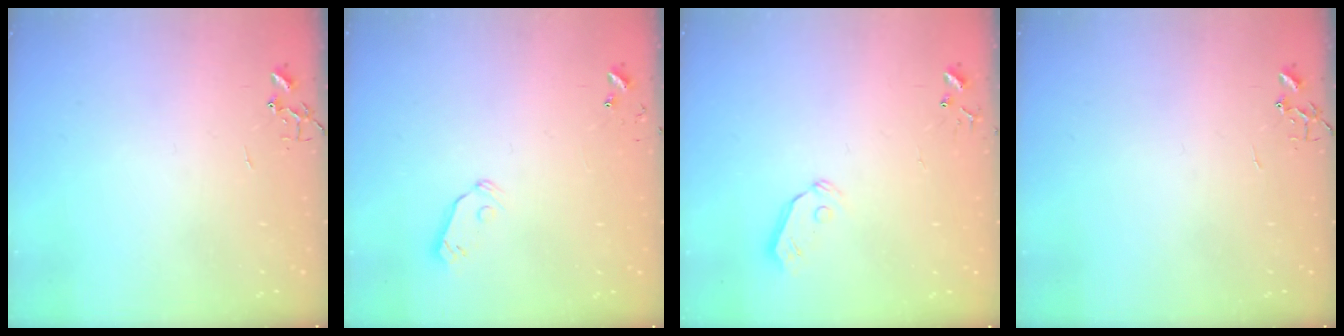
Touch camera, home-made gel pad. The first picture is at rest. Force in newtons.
{"total": 5.9, "press": 5.8, "slide": 1.0}
{"total": 5.8, "press": 5.8, "slide": 0.5}
{"total": 0.0}